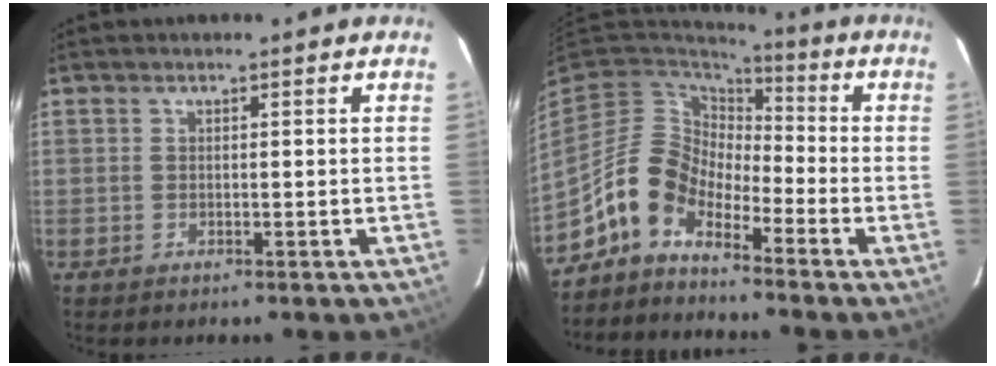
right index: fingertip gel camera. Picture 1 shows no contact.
{"total": 9.2, "force": [-6.3, 5.4, 3.9], "torque": [-0.078, 0.029, -0.138]}